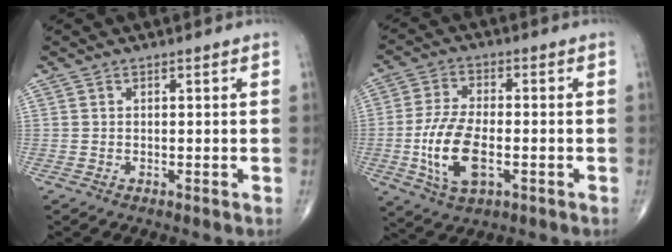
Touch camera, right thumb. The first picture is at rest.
{"total": 11.6, "force": [-2.6, 5.5, 9.8], "torque": [-0.201, 0.006, -0.047]}